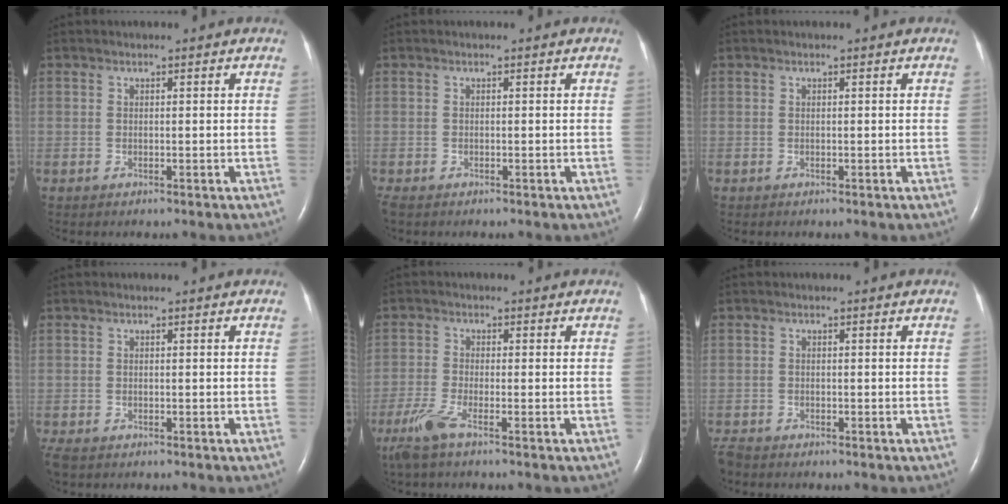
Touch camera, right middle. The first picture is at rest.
{"total": 1.1, "force": [-0.9, 0.4, 0.5], "torque": [-0.013, -0.004, -0.013]}
{"total": 0.0}
{"total": 2.3, "force": [-1.7, 1.1, 1.1], "torque": [-0.028, -0.006, -0.026]}
{"total": 4.4, "force": [-3.0, 0.2, 3.2], "torque": [-0.080, -0.013, -0.066]}
{"total": 2.5, "force": [-2.3, 0.9, 0.6], "torque": [-0.014, -0.007, -0.040]}